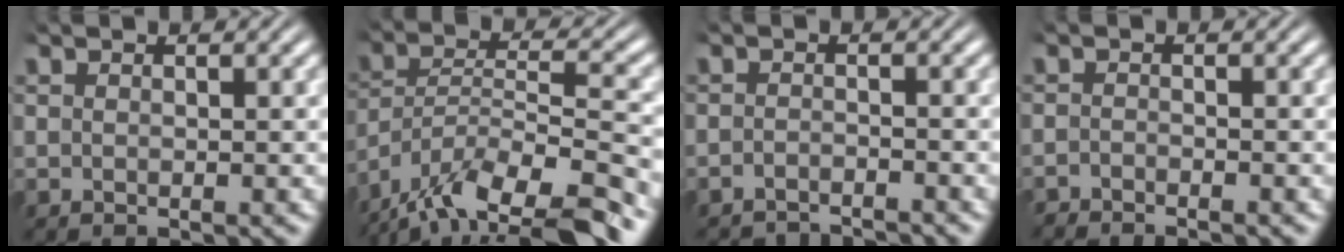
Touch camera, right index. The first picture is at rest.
{"total": 8.9, "force": [-5.3, 4.3, 5.6], "torque": [-0.110, -0.032, -0.075]}
{"total": 3.9, "force": [-3.9, 0.1, 0.0], "torque": [-0.002, -0.017, -0.060]}
{"total": 2.0, "force": [-2.0, 0.1, -0.1], "torque": [0.001, -0.013, -0.033]}